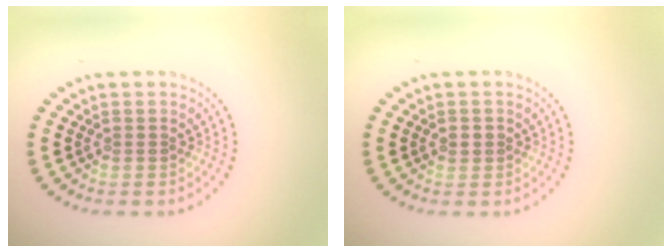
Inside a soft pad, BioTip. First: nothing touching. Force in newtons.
{"total": 1.0, "press": 0.9, "slide": 0.3}